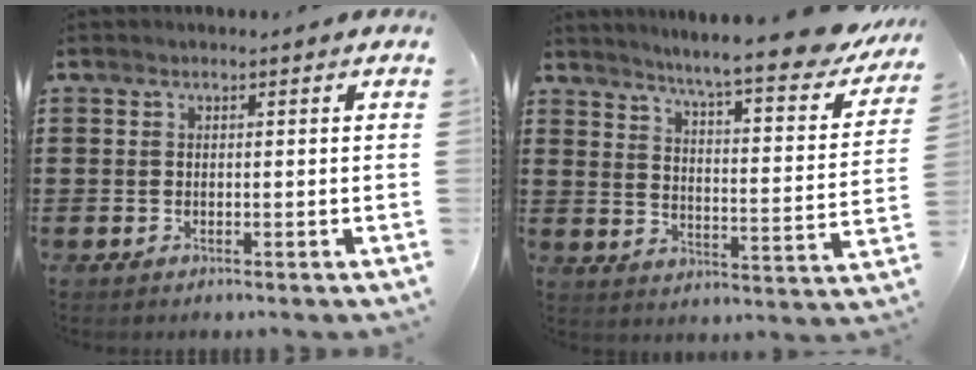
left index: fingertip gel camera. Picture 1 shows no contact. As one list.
[{"total": 8.6, "force": [7.5, -0.6, 4.2], "torque": [-0.088, -0.059, 0.118]}]